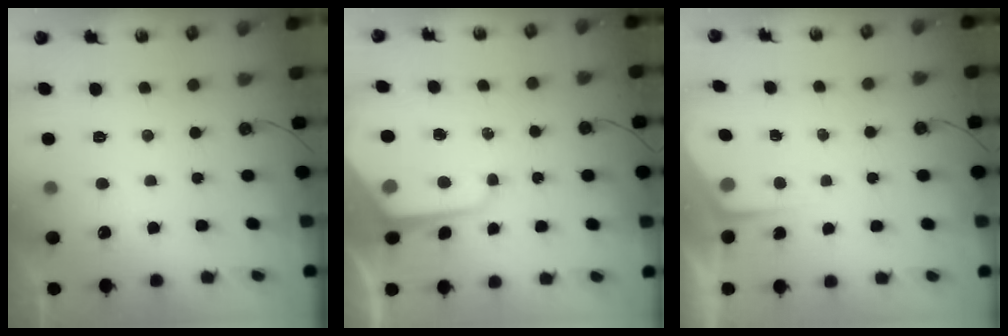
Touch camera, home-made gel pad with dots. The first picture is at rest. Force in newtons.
{"total": 9.8, "press": 9.8, "slide": 0.8}
{"total": 2.7, "press": 2.7, "slide": 0.4}